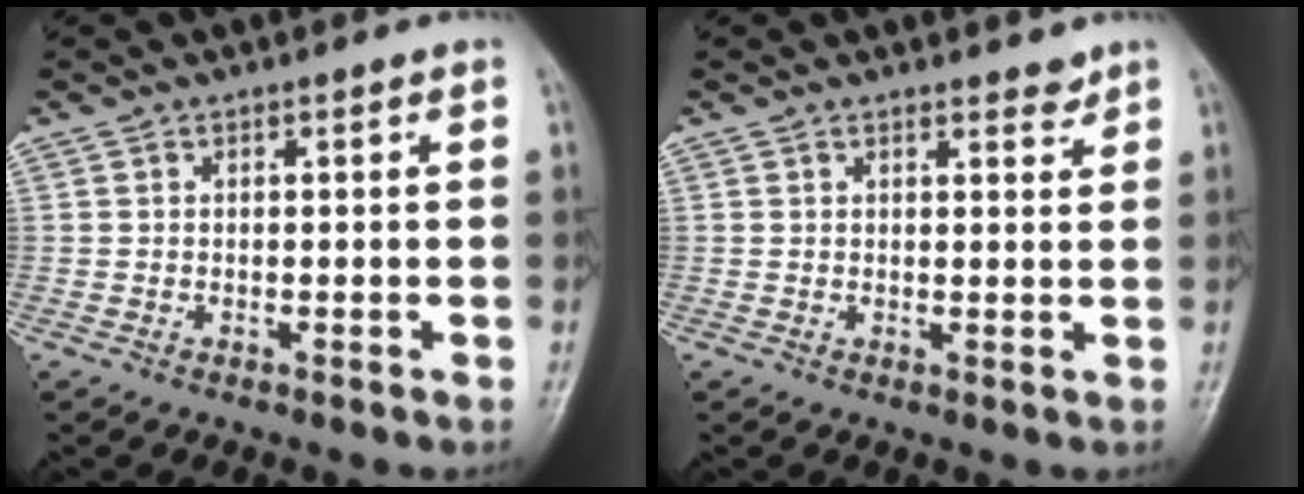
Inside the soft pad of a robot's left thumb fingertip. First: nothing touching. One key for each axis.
{"total": 2.2, "fx": 1.9, "fy": 0.8, "fz": 0.7, "tx": 0.003, "ty": -0.013, "tz": 0.023}